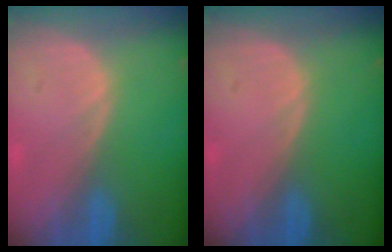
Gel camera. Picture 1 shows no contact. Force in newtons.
{"total": 0.0}